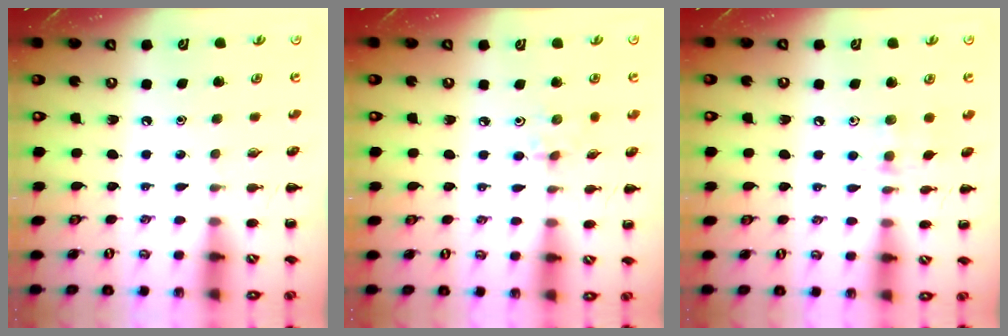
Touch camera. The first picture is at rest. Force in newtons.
{"total": 2.4, "press": 2.3, "slide": 0.8}
{"total": 6.0, "press": 6.0, "slide": 0.5}